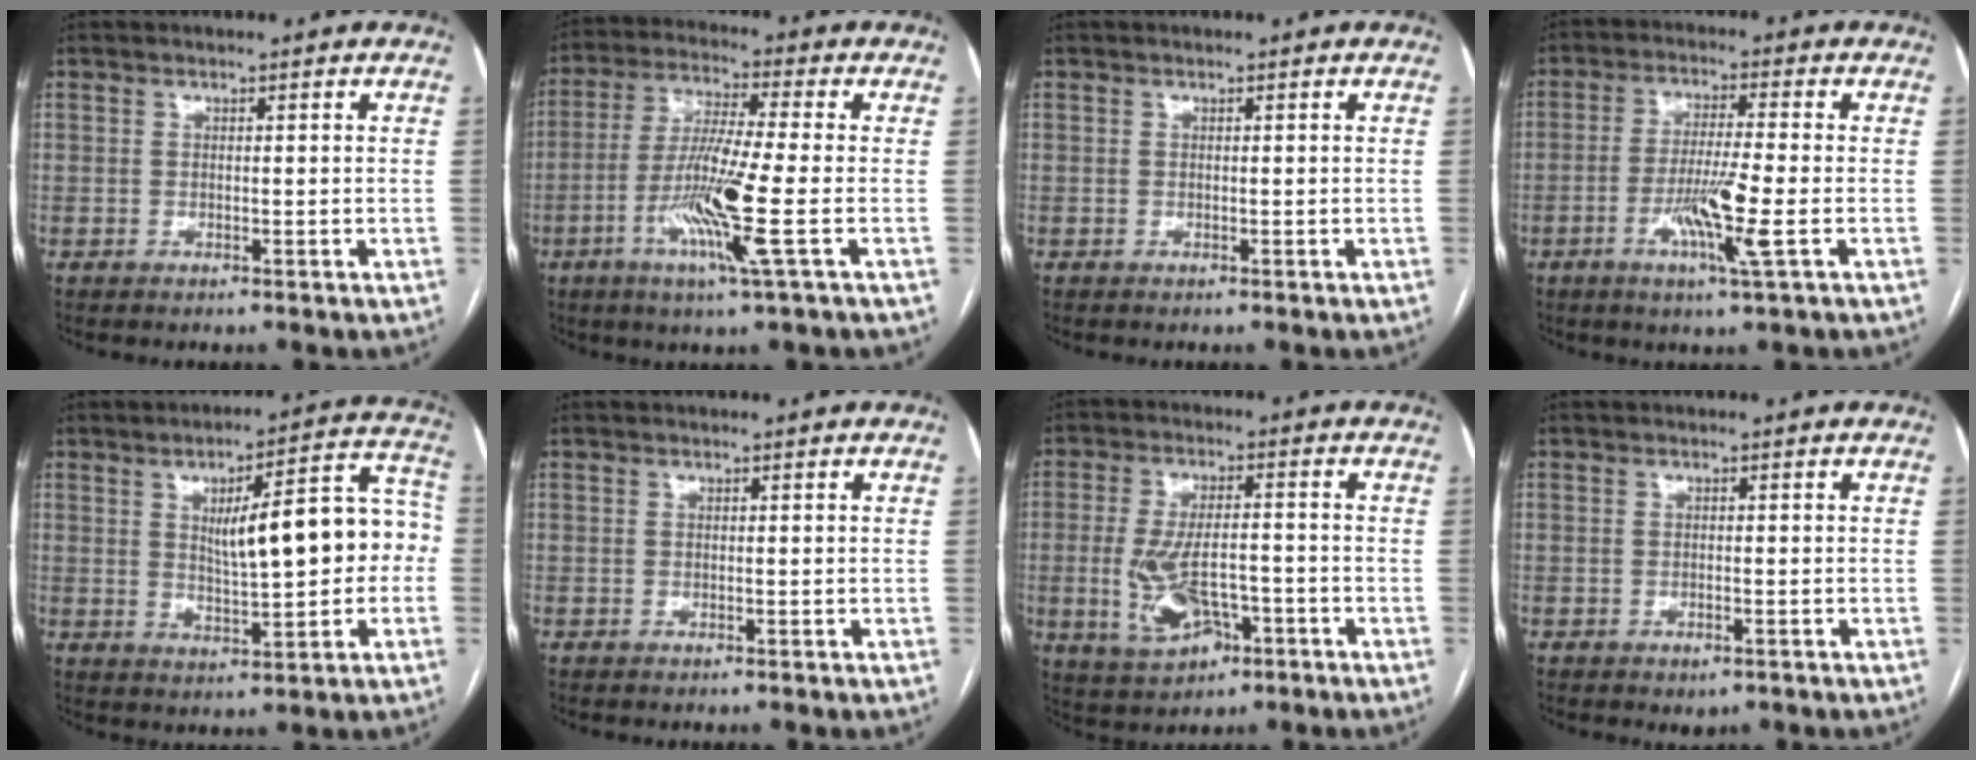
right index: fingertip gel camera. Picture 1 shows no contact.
{"total": 11.7, "force": [-3.4, -0.8, 11.2], "torque": [-0.223, -0.018, -0.072]}
{"total": 0.0}
{"total": 8.1, "force": [-2.5, -0.6, 7.7], "torque": [-0.147, -0.013, -0.048]}
{"total": 13.8, "force": [0.9, 3.7, 13.3], "torque": [-0.177, 0.038, 0.019]}
{"total": 0.0}
{"total": 9.1, "force": [-2.9, 4.1, 7.6], "torque": [-0.161, 0.001, -0.041]}
{"total": 1.4, "force": [-0.7, 0.8, 0.9], "torque": [-0.013, -0.001, -0.002]}